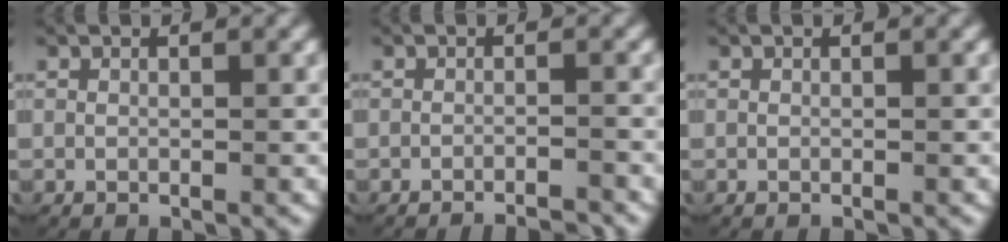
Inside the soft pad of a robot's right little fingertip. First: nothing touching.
{"total": 3.5, "force": [-3.4, 0.4, 0.5], "torque": [0.001, -0.007, -0.052]}
{"total": 0.0}